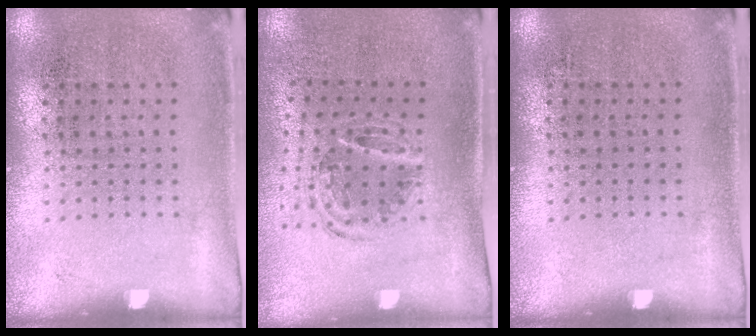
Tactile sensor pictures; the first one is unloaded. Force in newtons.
{"total": 1.0, "press": 0.9, "slide": 0.1}
{"total": 0.0}